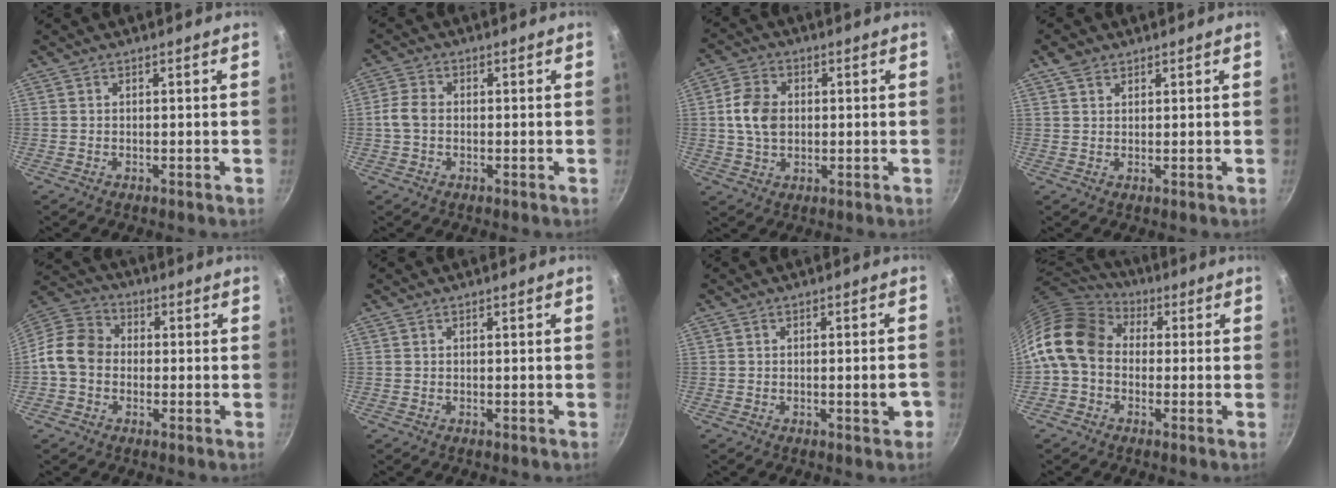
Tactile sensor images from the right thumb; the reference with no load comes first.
{"total": 3.8, "force": [-0.4, 2.8, 2.6], "torque": [-0.054, 0.013, -0.013]}
{"total": 7.7, "force": [0.6, 5.6, 5.2], "torque": [-0.088, 0.010, 0.008]}
{"total": 2.8, "force": [1.8, 1.8, 1.1], "torque": [-0.018, -0.004, 0.035]}
{"total": 9.8, "force": [-1.2, 8.1, 5.4], "torque": [-0.074, 0.026, -0.048]}
{"total": 0.0}
{"total": 3.1, "force": [-1.1, 0.8, 2.8], "torque": [-0.029, 0.007, -0.015]}
{"total": 14.9, "force": [0.7, 11.6, 9.4], "torque": [-0.163, 0.036, -0.008]}